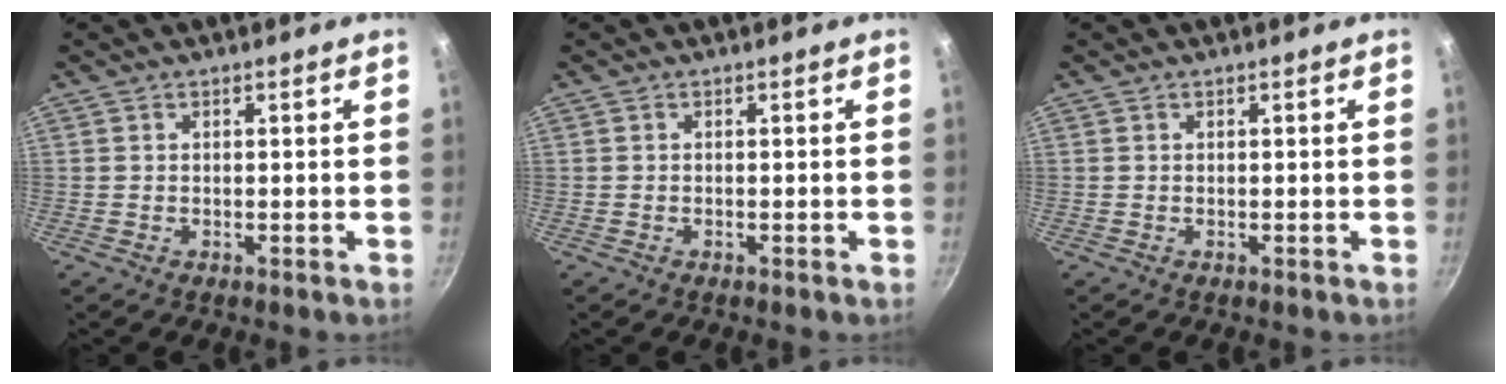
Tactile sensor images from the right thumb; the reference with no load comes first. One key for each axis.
{"total": 0.0}
{"total": 0.0}